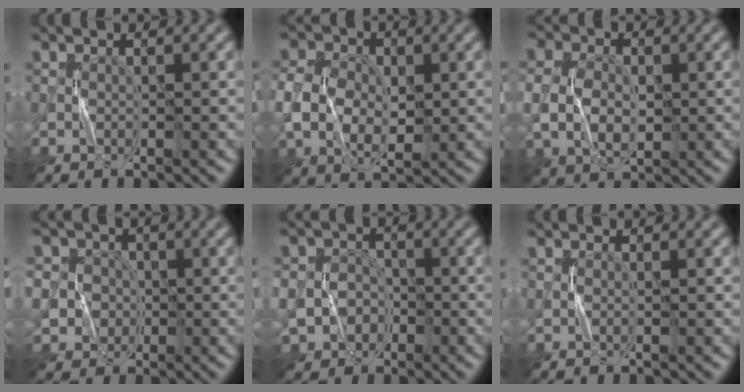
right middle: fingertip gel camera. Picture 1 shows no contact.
{"total": 6.3, "force": [0.0, 4.7, 4.2], "torque": [-0.096, 0.000, -0.003]}
{"total": 4.9, "force": [0.0, 3.7, 3.2], "torque": [-0.075, -0.003, 0.006]}
{"total": 7.4, "force": [-0.8, 7.1, 1.9], "torque": [-0.044, 0.015, -0.046]}
{"total": 6.1, "force": [-2.1, 5.3, 2.1], "torque": [-0.023, -0.018, -0.052]}
{"total": 0.0}